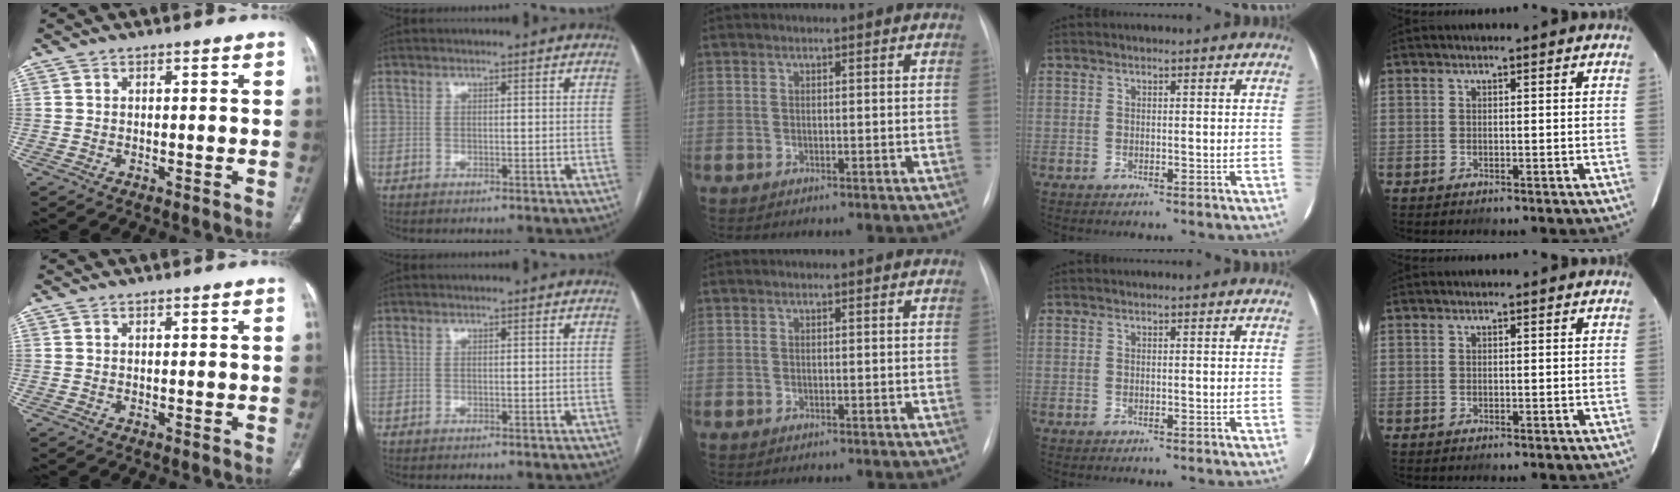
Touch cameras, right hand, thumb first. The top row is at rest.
{}